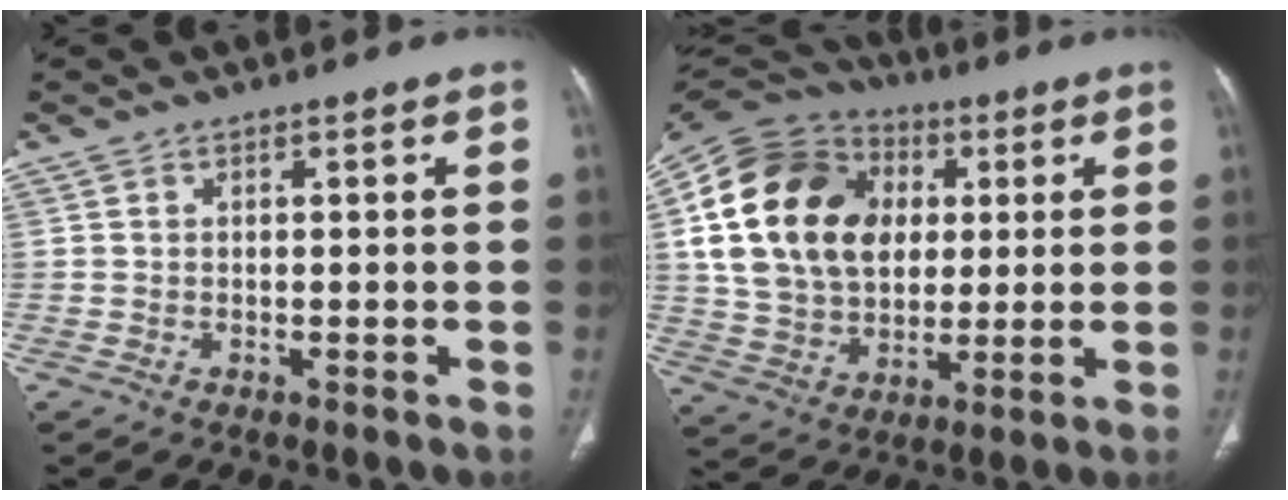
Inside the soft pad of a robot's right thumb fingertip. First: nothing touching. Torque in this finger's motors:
{"motor_torque": [-0.84, 1.93, 2.23, 0.53, 0.20]}